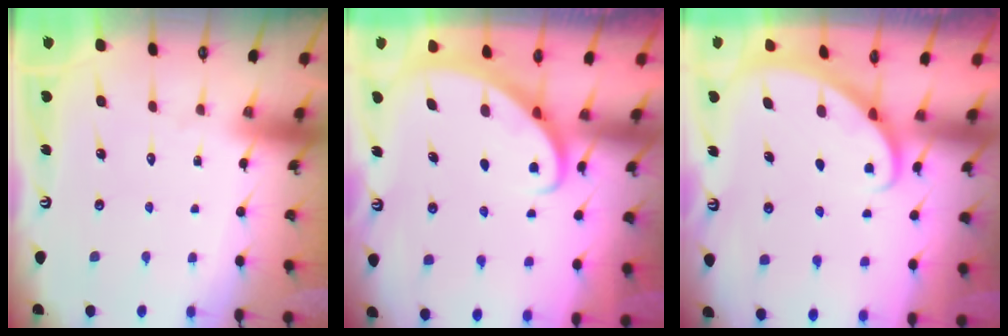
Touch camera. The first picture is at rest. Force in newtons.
{"total": 2.9, "press": 2.9, "slide": 0.2}
{"total": 1.9, "press": 1.9, "slide": 0.1}